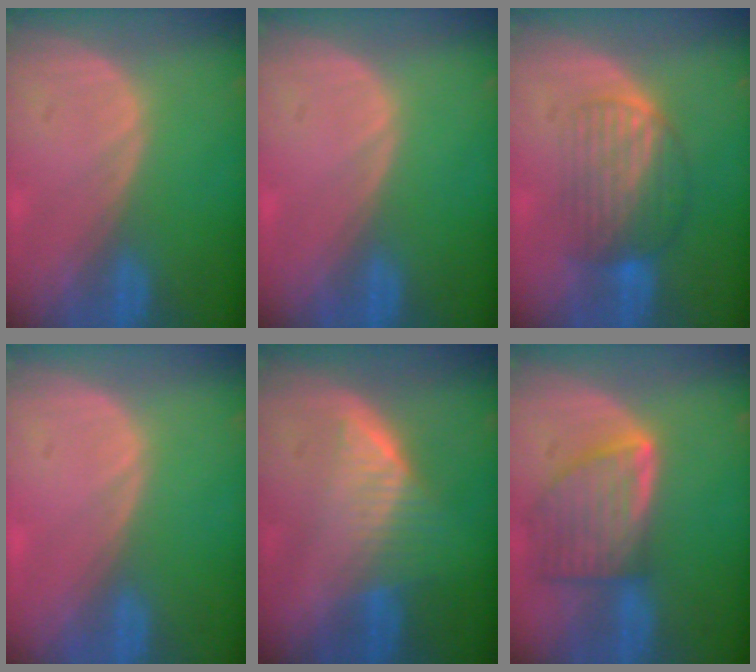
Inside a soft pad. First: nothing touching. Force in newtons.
{"total": 0.0}
{"total": 6.8, "press": 6.5, "slide": 2.0}
{"total": 0.6, "press": 0.1, "slide": 0.6}
{"total": 6.5, "press": 5.7, "slide": 3.2}
{"total": 8.0, "press": 7.2, "slide": 3.5}